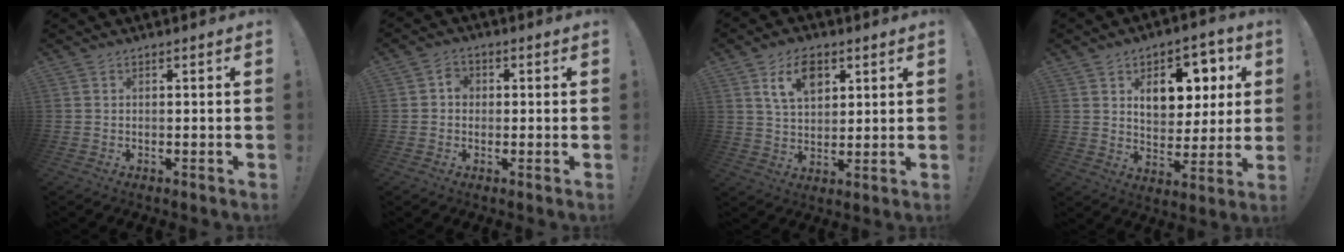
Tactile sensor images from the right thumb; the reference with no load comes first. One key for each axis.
{"total": 3.4, "fx": -0.3, "fy": 2.9, "fz": 1.8, "tx": -0.018, "ty": 0.004, "tz": -0.008}
{"total": 9.9, "fx": 5.0, "fy": 6.1, "fz": 6.0, "tx": -0.101, "ty": -0.007, "tz": 0.093}
{"total": 12.1, "fx": 4.7, "fy": 8.1, "fz": 7.6, "tx": -0.104, "ty": -0.018, "tz": 0.087}